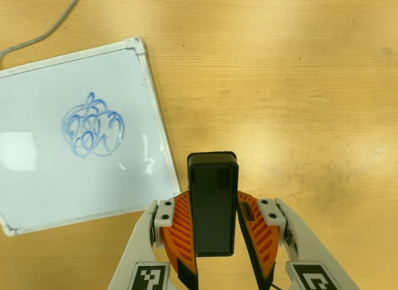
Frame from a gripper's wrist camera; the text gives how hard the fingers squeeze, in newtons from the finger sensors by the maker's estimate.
{"total": 5.3, "left": 4.8, "right": 5.8}